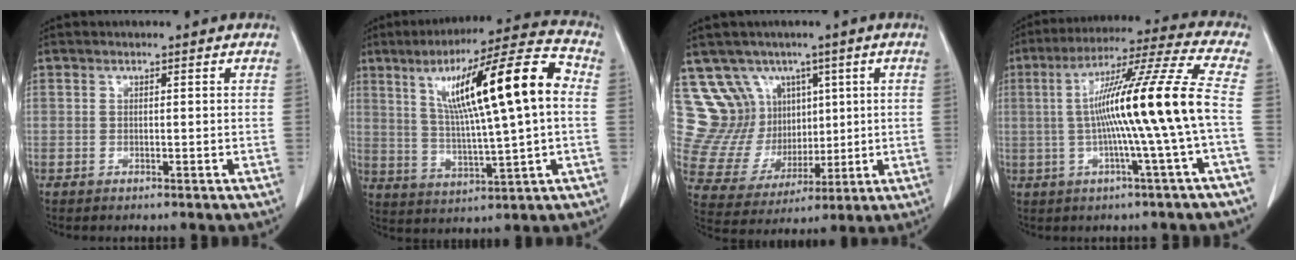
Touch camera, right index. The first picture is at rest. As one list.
[{"total": 18.3, "force": [3.8, 1.3, 17.8], "torque": [-0.288, 0.025, 0.059]}, {"total": 11.3, "force": [6.0, 9.1, 3.1], "torque": [-0.069, 0.043, 0.135]}, {"total": 15.5, "force": [-1.0, -2.1, 15.3], "torque": [-0.258, 0.011, -0.023]}]